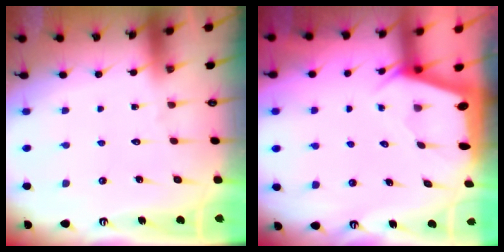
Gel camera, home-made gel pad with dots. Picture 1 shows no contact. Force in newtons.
{"total": 1.9, "press": 1.8, "slide": 0.3}